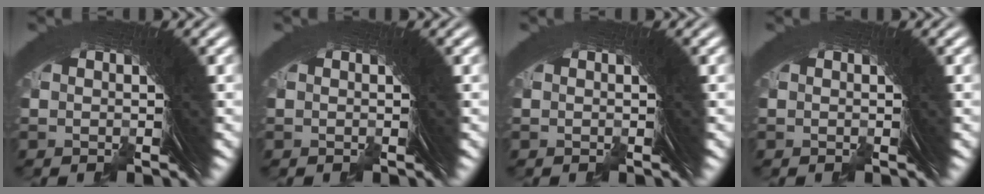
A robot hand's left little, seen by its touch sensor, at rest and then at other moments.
{"total": 0.0}
{"total": 0.0}
{"total": 0.0}